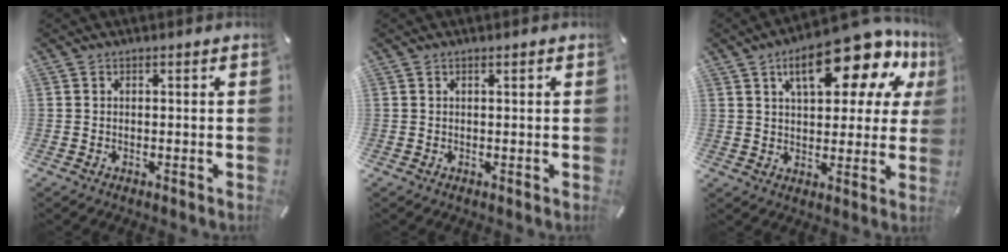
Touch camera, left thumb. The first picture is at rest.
{"total": 0.6, "force": [0.3, 0.1, 0.5], "torque": [-0.009, 0.001, 0.004]}
{"total": 20.1, "force": [11.0, 8.5, 14.5], "torque": [-0.204, -0.057, 0.176]}